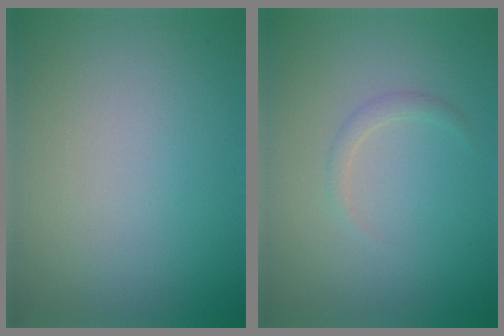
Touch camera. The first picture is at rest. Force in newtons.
{"total": 0.9, "press": 0.9, "slide": 0.1}